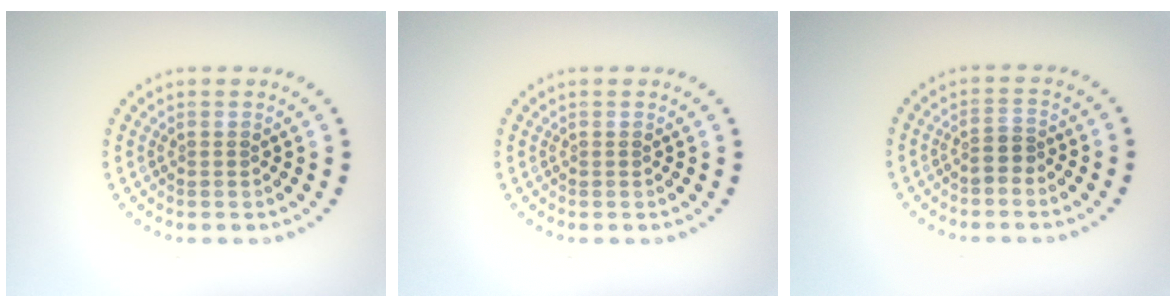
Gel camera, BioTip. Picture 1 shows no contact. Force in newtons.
{"total": 0.0}
{"total": 1.4, "press": 1.2, "slide": 0.7}